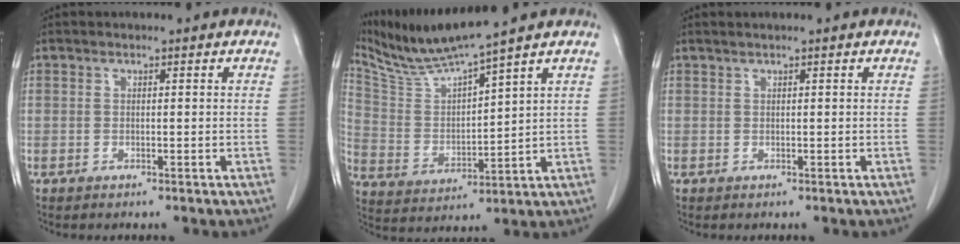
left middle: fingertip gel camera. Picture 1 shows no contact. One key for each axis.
{"total": 10.3, "fx": 9.3, "fy": -1.8, "fz": 4.0, "tx": -0.089, "ty": -0.007, "tz": 0.189}
{"total": 0.9, "fx": 0.7, "fy": -0.2, "fz": 0.5, "tx": -0.013, "ty": 0.007, "tz": 0.018}